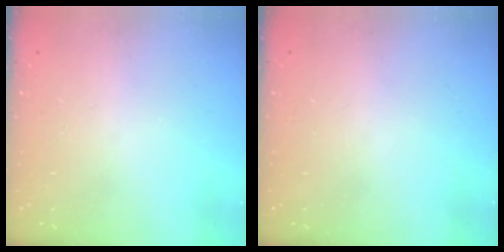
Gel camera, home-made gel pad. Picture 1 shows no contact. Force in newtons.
{"total": 0.0}